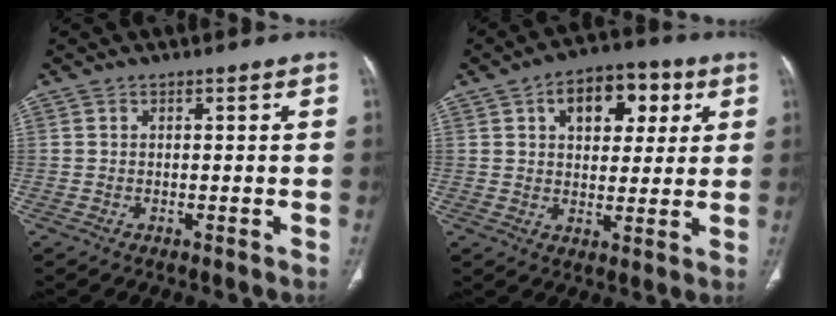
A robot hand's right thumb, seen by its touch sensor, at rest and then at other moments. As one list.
[{"total": 12.4, "force": [4.7, 7.6, 8.6], "torque": [-0.081, 0.004, 0.068]}]